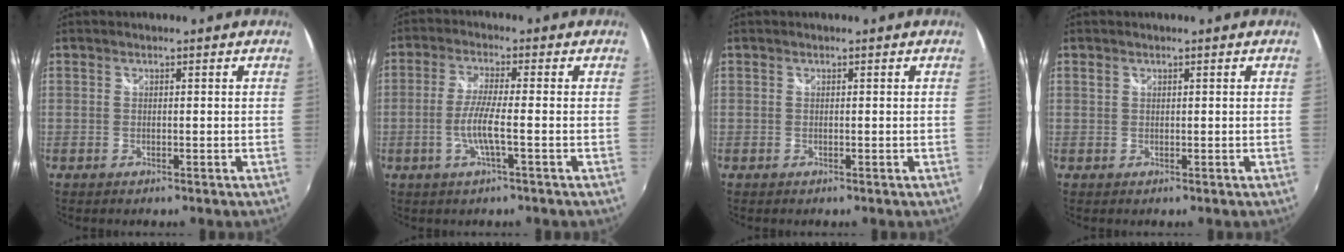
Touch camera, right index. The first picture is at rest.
{"total": 5.2, "force": [-1.6, -0.2, 4.9], "torque": [-0.105, -0.003, -0.033]}
{"total": 0.0}
{"total": 0.5, "force": [0.2, 0.5, 0.1], "torque": [-0.004, 0.002, 0.002]}